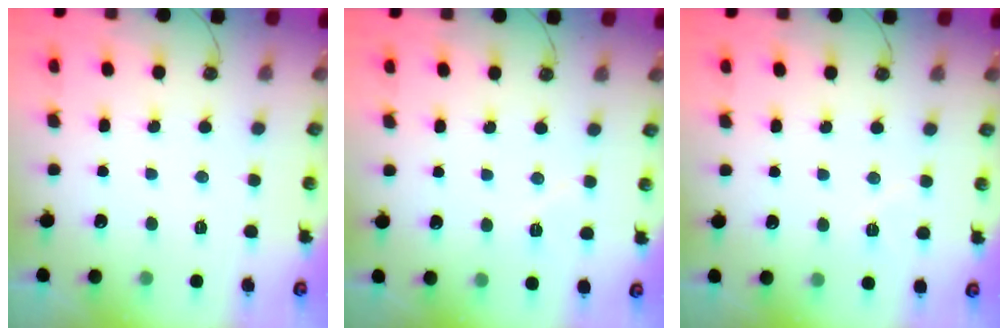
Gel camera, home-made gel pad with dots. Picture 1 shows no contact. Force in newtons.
{"total": 4.9, "press": 4.6, "slide": 1.8}
{"total": 4.7, "press": 4.4, "slide": 1.6}